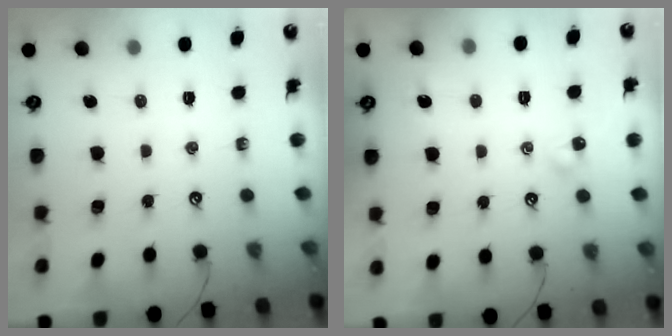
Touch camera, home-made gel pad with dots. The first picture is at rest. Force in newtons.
{"total": 4.2, "press": 4.2, "slide": 0.6}